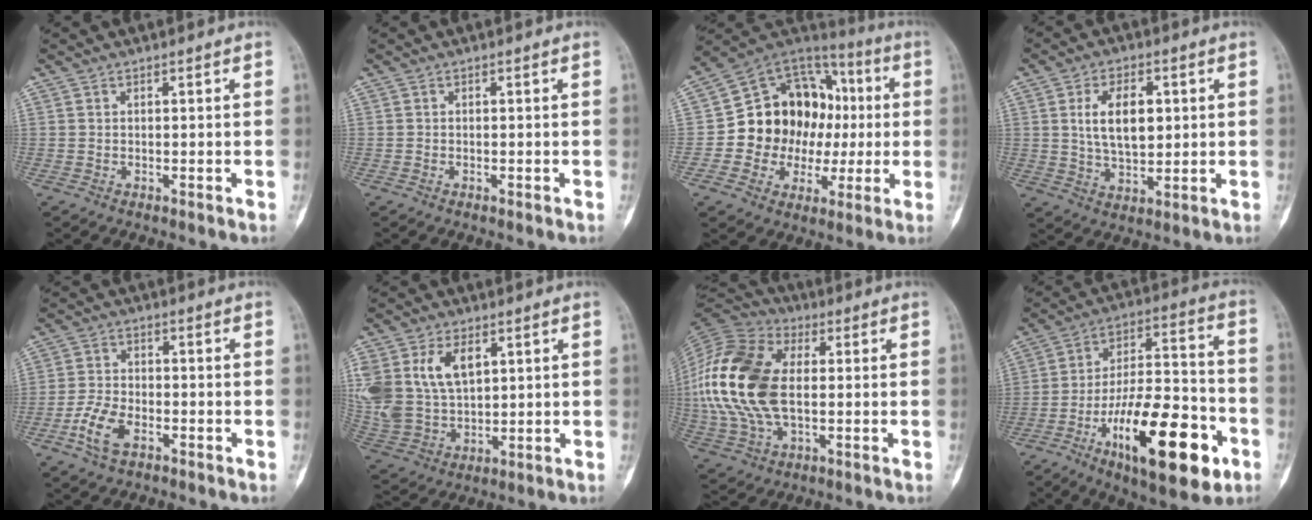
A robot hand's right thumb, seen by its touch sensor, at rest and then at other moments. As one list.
[{"total": 0.0}, {"total": 19.9, "force": [-0.1, 16.0, 11.9], "torque": [-0.129, 0.046, 0.009]}, {"total": 10.1, "force": [2.0, 5.7, 8.1], "torque": [-0.122, -0.007, 0.040]}, {"total": 6.8, "force": [-3.3, 3.6, 4.7], "torque": [-0.099, 0.014, -0.066]}, {"total": 16.9, "force": [5.5, 11.2, 11.4], "torque": [-0.247, -0.009, 0.120]}, {"total": 20.9, "force": [0.9, 12.4, 16.8], "torque": [-0.367, 0.009, 0.017]}, {"total": 24.0, "force": [-10.2, 8.6, 20.0], "torque": [-0.313, 0.050, -0.158]}]